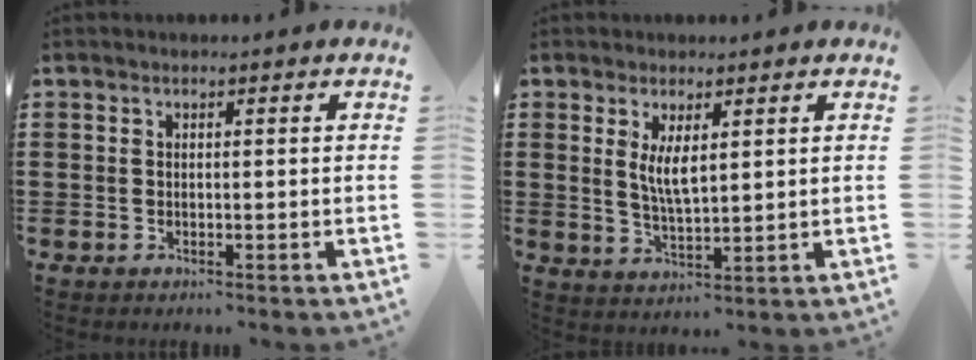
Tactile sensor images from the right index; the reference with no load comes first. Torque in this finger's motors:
{"motor_torque": [0.47, 0.44, 0.50, 0.06]}